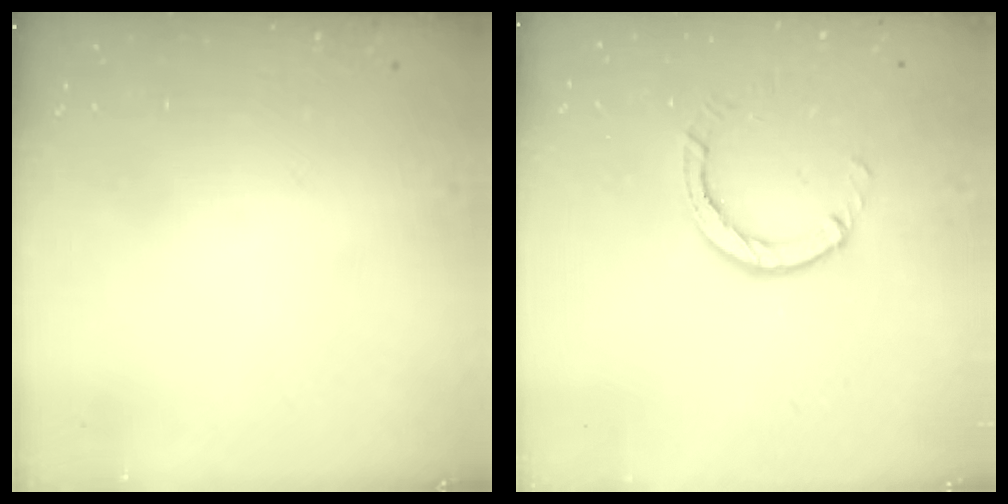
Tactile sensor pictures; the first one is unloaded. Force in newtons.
{"total": 2.9, "press": 2.9, "slide": 0.5}